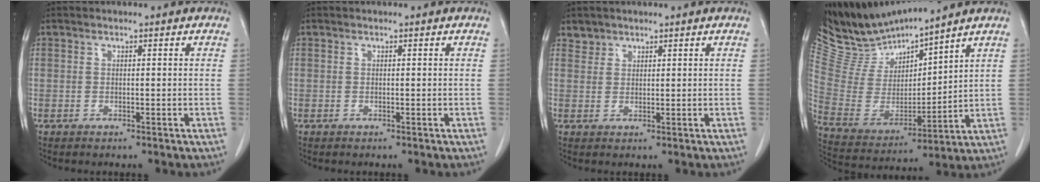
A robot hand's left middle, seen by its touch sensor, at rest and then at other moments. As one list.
[{"total": 0.0}, {"total": 1.5, "force": [1.3, 0.8, -0.3], "torque": [0.014, 0.006, 0.019]}, {"total": 11.4, "force": [11.3, 0.5, 1.8], "torque": [-0.059, -0.006, 0.243]}]